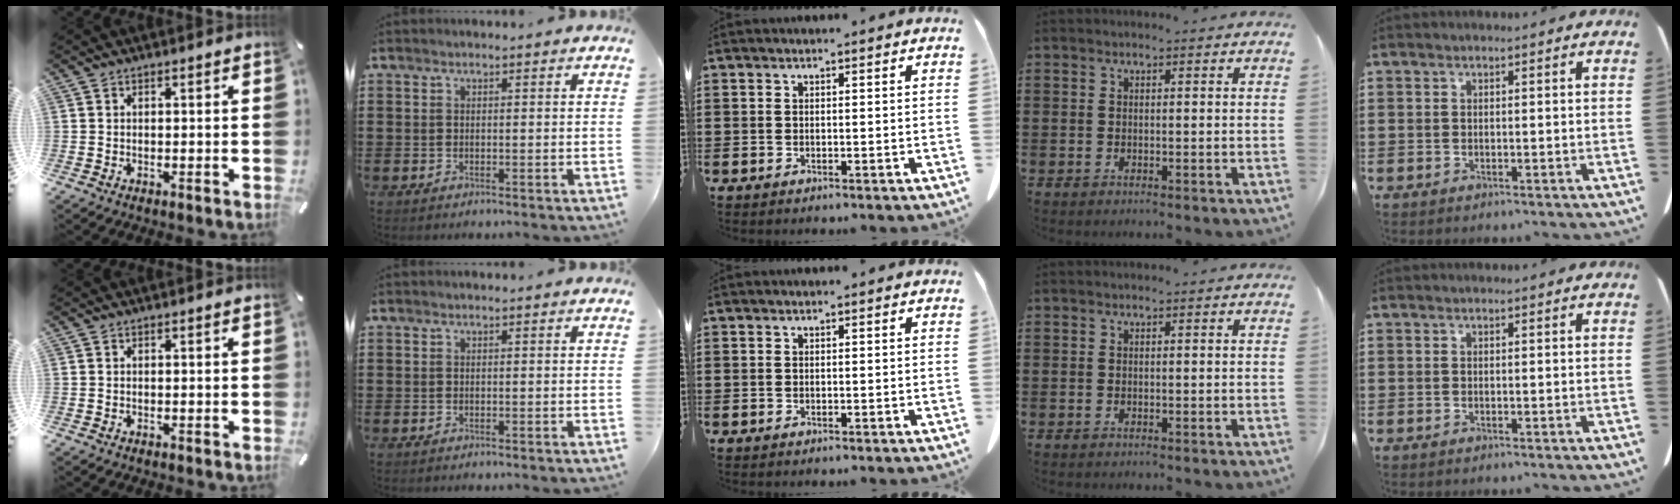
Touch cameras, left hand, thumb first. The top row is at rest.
{}